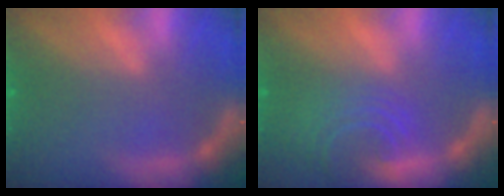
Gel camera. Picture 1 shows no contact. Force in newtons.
{"total": 6.1}